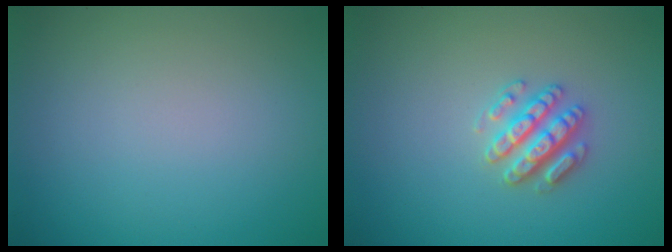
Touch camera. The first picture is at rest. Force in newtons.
{"total": 2.9, "press": 2.8, "slide": 0.6}